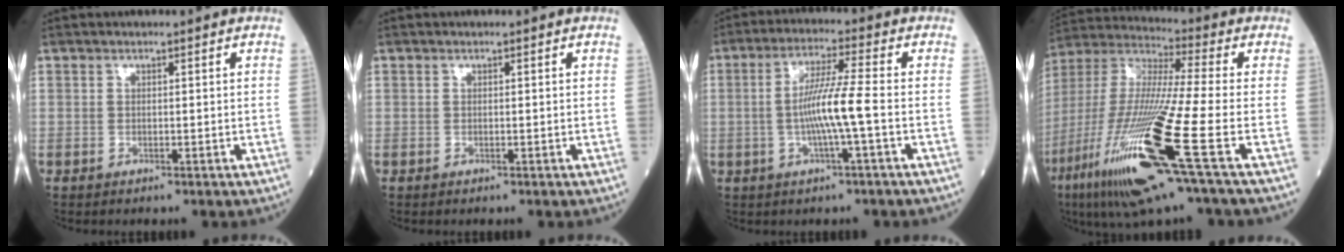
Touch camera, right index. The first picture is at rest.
{"total": 0.0}
{"total": 7.5, "force": [-1.2, -0.7, 7.3], "torque": [-0.144, 0.004, -0.024]}
{"total": 21.9, "force": [-9.2, 0.0, 19.9], "torque": [-0.428, -0.053, -0.180]}